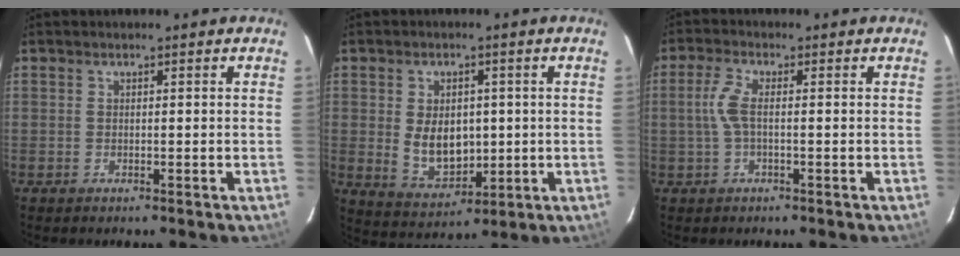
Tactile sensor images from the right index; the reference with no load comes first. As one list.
[{"total": 8.6, "force": [0.2, 5.9, 6.3], "torque": [-0.122, -0.004, 0.022]}, {"total": 4.3, "force": [-0.1, 1.0, 4.2], "torque": [-0.092, 0.005, 0.001]}]